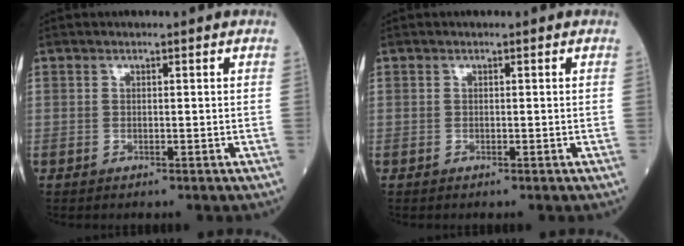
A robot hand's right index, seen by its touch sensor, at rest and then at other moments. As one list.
[{"total": 0.0}]